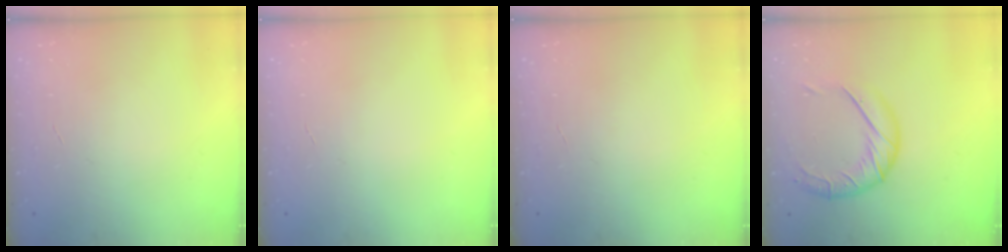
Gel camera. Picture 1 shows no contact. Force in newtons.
{"total": 0.0}
{"total": 0.0}
{"total": 13.0, "press": 12.9, "slide": 1.4}